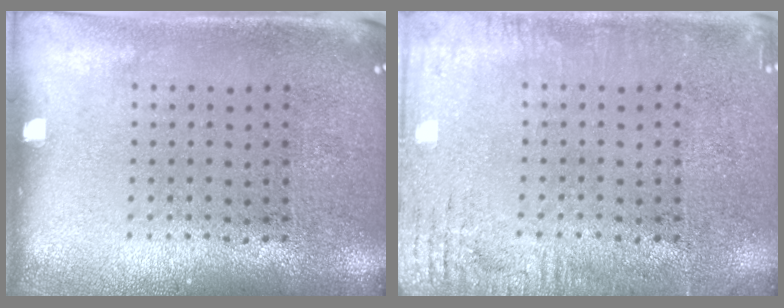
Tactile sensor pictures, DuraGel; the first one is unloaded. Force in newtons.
{"total": 2.7, "press": 2.7, "slide": 0.2}